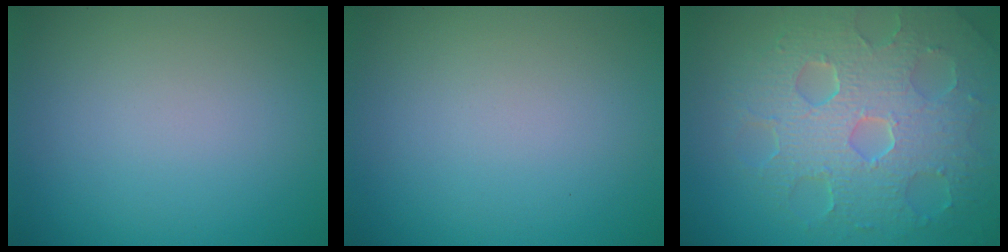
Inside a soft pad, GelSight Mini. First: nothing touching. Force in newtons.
{"total": 0.0}
{"total": 8.8, "press": 6.2, "slide": 6.3}